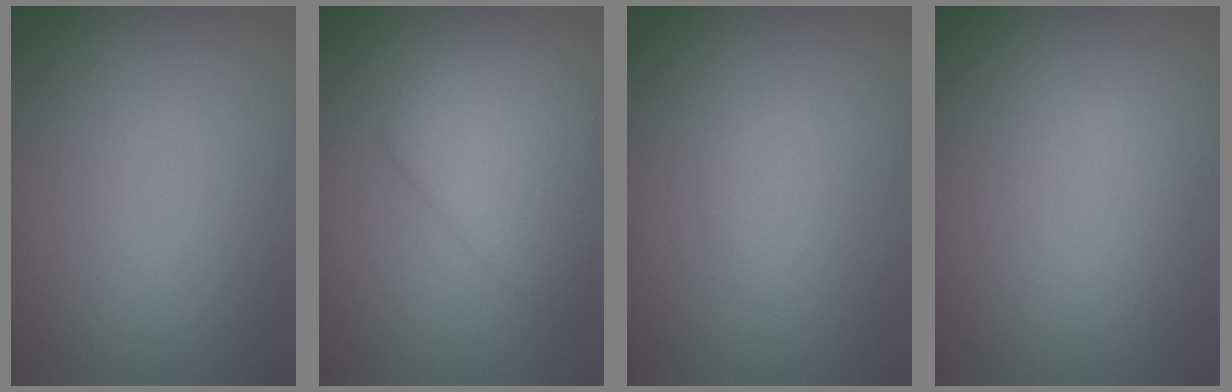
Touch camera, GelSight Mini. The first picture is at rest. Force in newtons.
{"total": 5.2, "press": 5.2, "slide": 0.5}
{"total": 1.0, "press": 1.0, "slide": 0.1}
{"total": 0.6, "press": 0.6, "slide": 0.1}